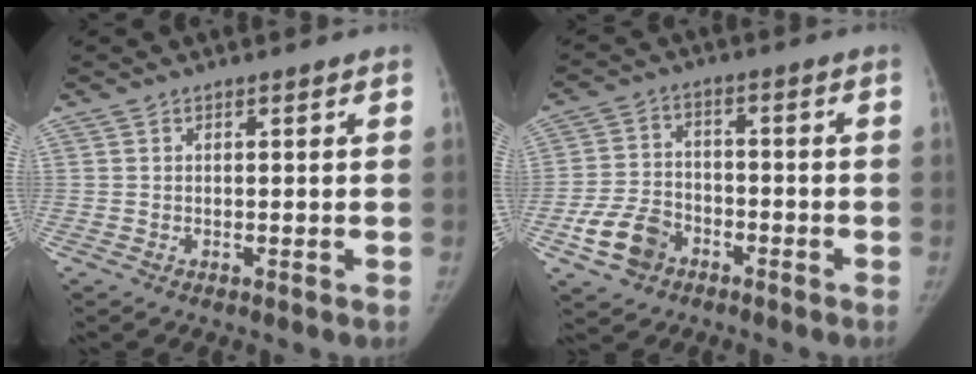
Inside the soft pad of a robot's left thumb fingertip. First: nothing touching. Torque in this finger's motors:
{"motor_torque": [-0.09, 0.24, 0.16, -0.13, 0.04]}